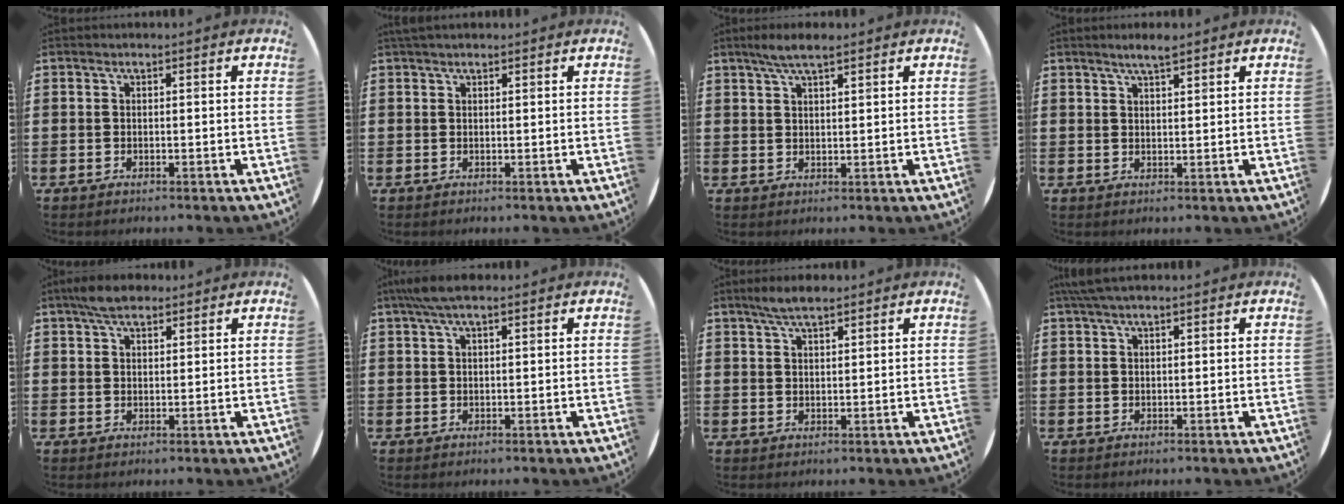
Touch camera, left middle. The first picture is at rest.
{"total": 0.8, "force": [0.8, 0.2, 0.3], "torque": [-0.006, 0.002, 0.014]}
{"total": 3.7, "force": [2.8, 0.7, 2.4], "torque": [-0.049, 0.007, 0.048]}
{"total": 2.8, "force": [2.4, 0.3, 1.4], "torque": [-0.030, 0.003, 0.042]}
{"total": 3.8, "force": [3.1, 1.5, 1.8], "torque": [-0.032, 0.003, 0.055]}
{"total": 3.2, "force": [2.2, 0.7, 2.3], "torque": [-0.048, 0.006, 0.039]}
{"total": 3.4, "force": [2.8, 0.8, 1.8], "torque": [-0.040, 0.006, 0.050]}
{"total": 1.8, "force": [1.4, 0.1, 1.0], "torque": [-0.022, 0.004, 0.025]}